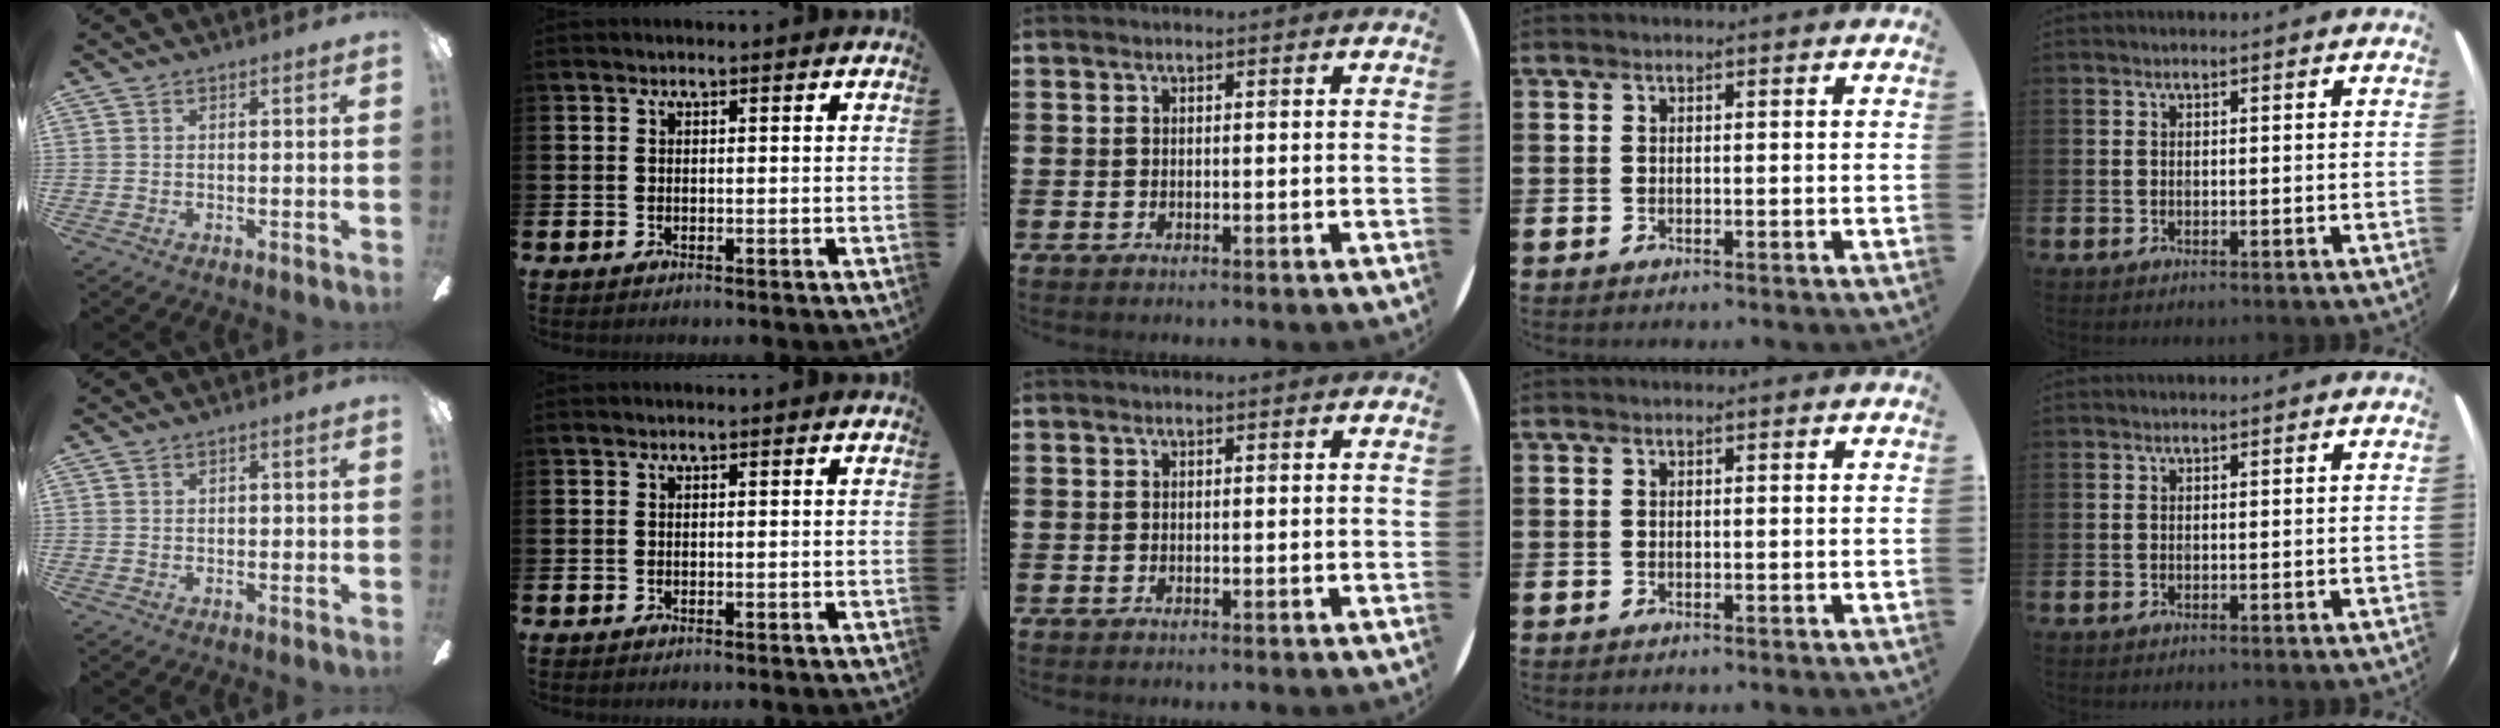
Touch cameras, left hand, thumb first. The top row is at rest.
{"thumb": {"total": 0.6, "force": [-0.1, 0.4, 0.4], "torque": [-0.008, 0.003, -0.003]}}